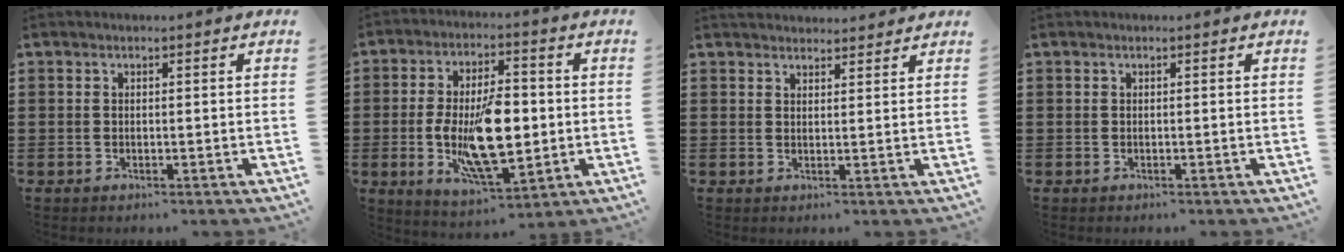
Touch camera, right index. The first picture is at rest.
{"total": 13.5, "force": [-1.3, 5.9, 12.0], "torque": [-0.228, -0.010, -0.024]}
{"total": 2.0, "force": [1.9, 0.2, -0.3], "torque": [0.009, -0.003, 0.037]}
{"total": 0.0}